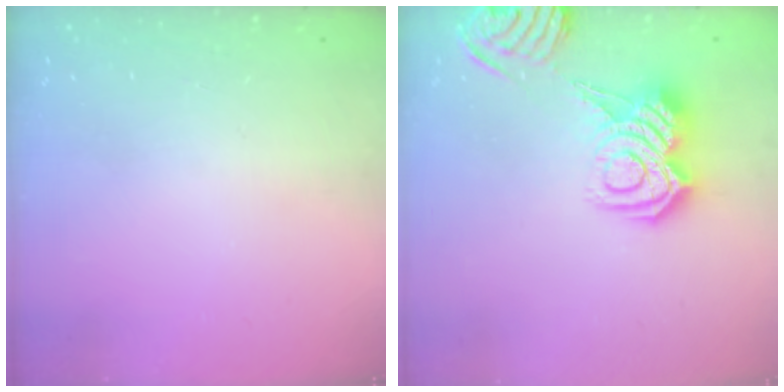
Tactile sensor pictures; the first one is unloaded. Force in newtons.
{"total": 9.6, "press": 9.5, "slide": 1.1}